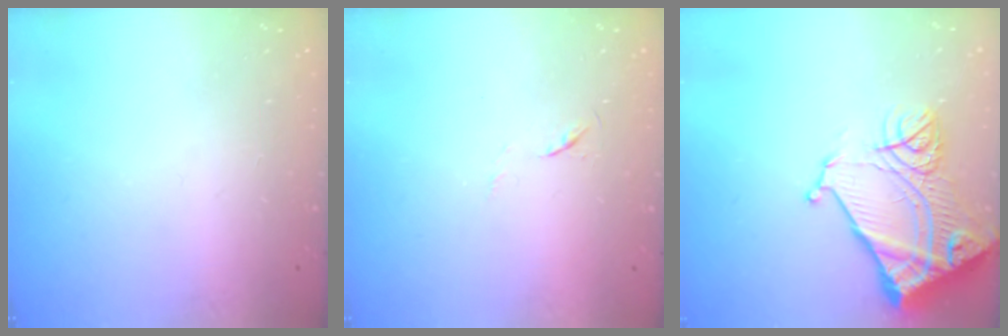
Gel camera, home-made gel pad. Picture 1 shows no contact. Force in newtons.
{"total": 4.0, "press": 4.0, "slide": 0.6}
{"total": 17.1, "press": 17.0, "slide": 1.9}